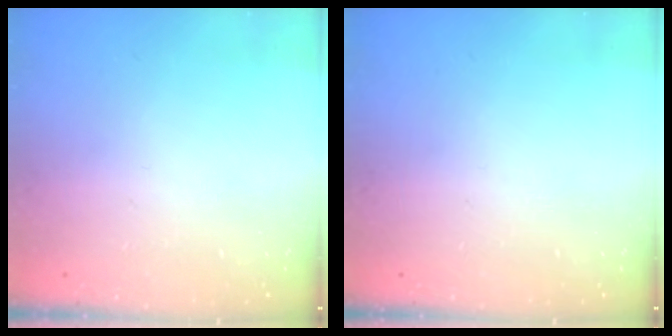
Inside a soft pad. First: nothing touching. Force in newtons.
{"total": 0.0}